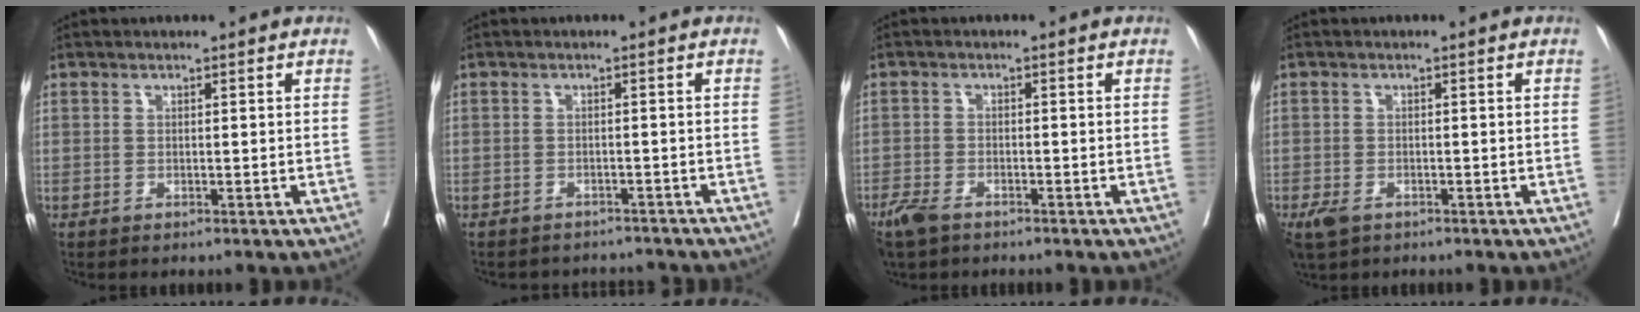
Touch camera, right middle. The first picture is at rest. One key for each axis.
{"total": 5.7, "fx": -5.5, "fy": 1.5, "fz": 0.1, "tx": -0.002, "ty": 0.004, "tz": -0.064}
{"total": 4.3, "fx": -3.3, "fy": 1.7, "fz": 2.3, "tx": -0.049, "ty": -0.008, "tz": -0.058}
{"total": 3.7, "fx": -2.2, "fy": 2.1, "fz": 2.1, "tx": -0.045, "ty": -0.007, "tz": -0.034}